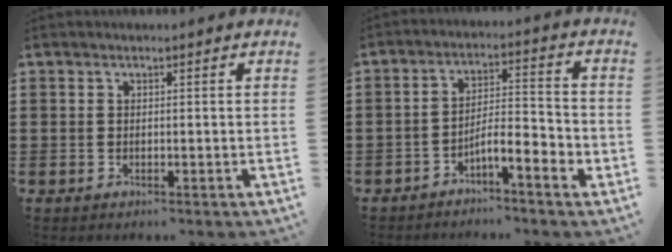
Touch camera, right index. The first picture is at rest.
{"total": 5.2, "force": [-3.5, 0.8, 3.8], "torque": [-0.067, 0.004, -0.066]}